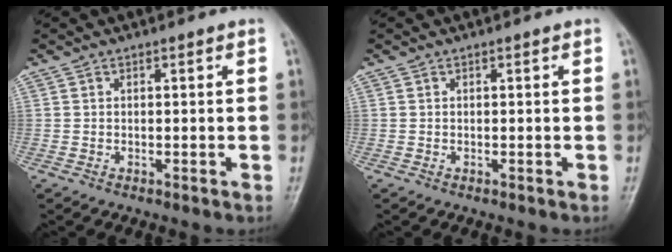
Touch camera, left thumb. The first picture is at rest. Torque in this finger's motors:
{"motor_torque": [0.00, 0.01, -0.08, -0.06, 0.00]}